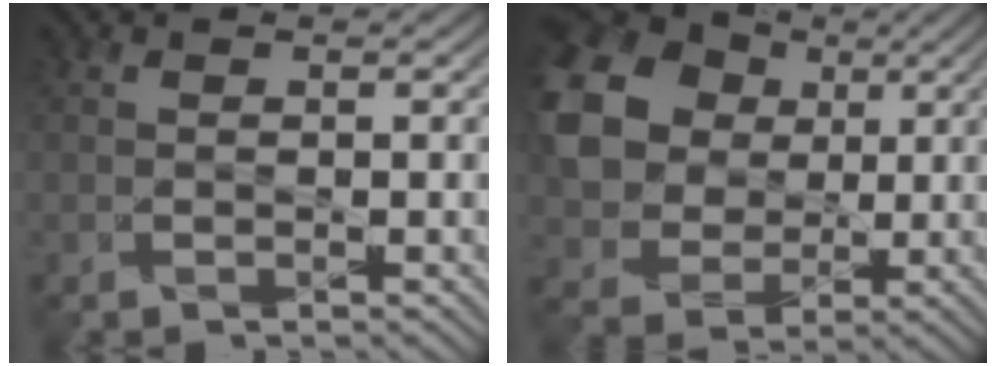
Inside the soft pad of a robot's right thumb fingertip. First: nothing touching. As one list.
[{"total": 15.2, "force": [4.0, 12.3, 7.9], "torque": [-0.229, 0.036, 0.071]}]